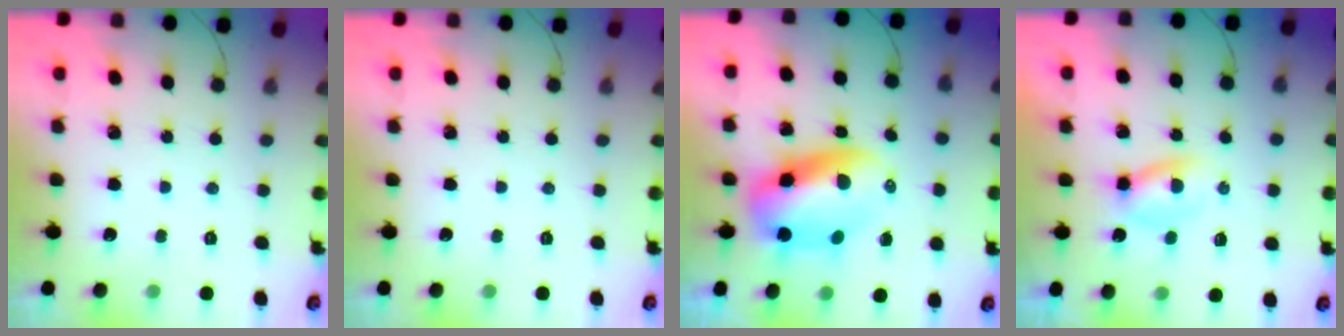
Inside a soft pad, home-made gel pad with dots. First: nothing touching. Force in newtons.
{"total": 0.0}
{"total": 9.6, "press": 9.3, "slide": 2.3}
{"total": 3.7, "press": 3.6, "slide": 1.0}